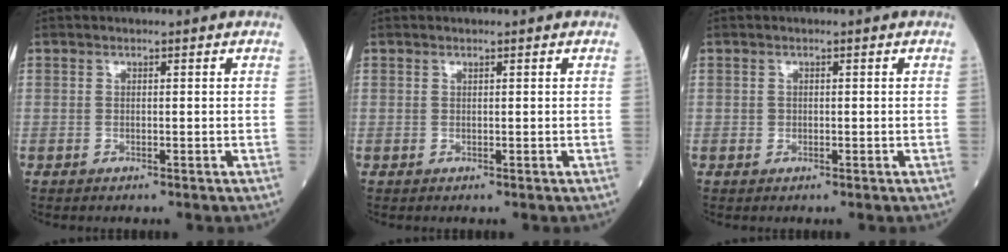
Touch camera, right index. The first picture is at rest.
{"total": 0.0}
{"total": 0.6, "force": [0.0, 0.5, 0.1], "torque": [0.002, 0.002, -0.001]}